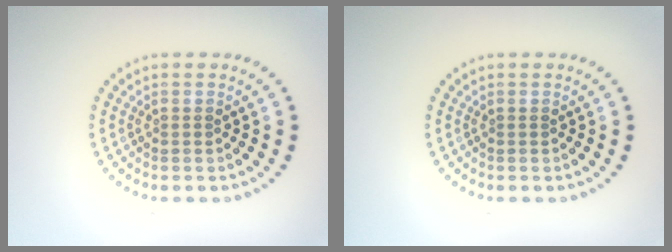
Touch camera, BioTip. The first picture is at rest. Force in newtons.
{"total": 0.0}